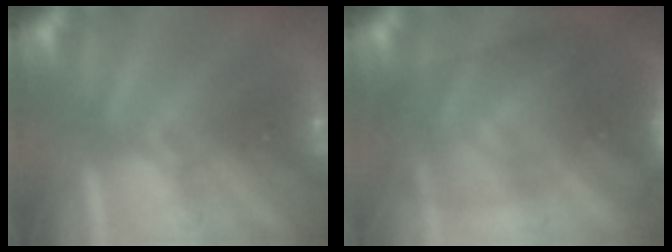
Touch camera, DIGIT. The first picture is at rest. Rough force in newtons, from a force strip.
{"total": 7.4}